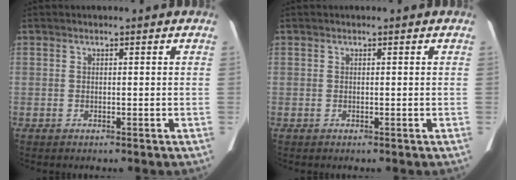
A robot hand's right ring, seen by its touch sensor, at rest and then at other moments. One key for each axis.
{"total": 0.0}